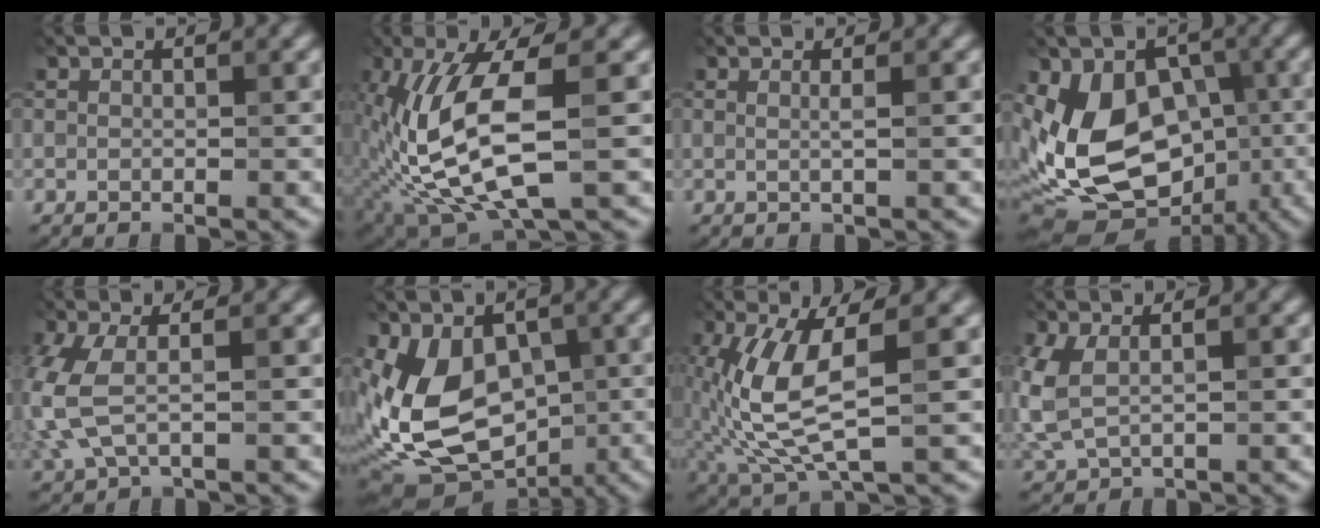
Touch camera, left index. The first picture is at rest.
{"total": 9.3, "force": [-1.7, 2.8, 8.7], "torque": [-0.186, 0.000, -0.022]}
{"total": 0.7, "force": [0.0, 0.2, 0.7], "torque": [-0.008, -0.001, -0.004]}
{"total": 12.1, "force": [-3.0, 8.8, 7.8], "torque": [-0.103, 0.013, -0.039]}
{"total": 4.3, "force": [-0.3, 1.8, 4.0], "torque": [-0.124, -0.002, 0.004]}
{"total": 9.9, "force": [-2.0, 6.6, 7.1], "torque": [-0.132, -0.014, -0.018]}
{"total": 7.4, "force": [-0.2, 2.2, 7.1], "torque": [-0.169, -0.005, 0.013]}
{"total": 3.6, "force": [0.0, 2.0, 3.0], "torque": [-0.097, -0.002, 0.009]}